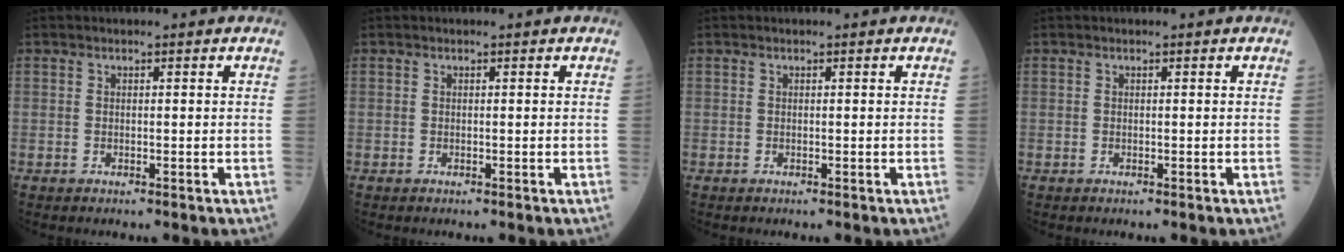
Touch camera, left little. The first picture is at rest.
{"total": 0.0}
{"total": 0.0}
{"total": 0.0}